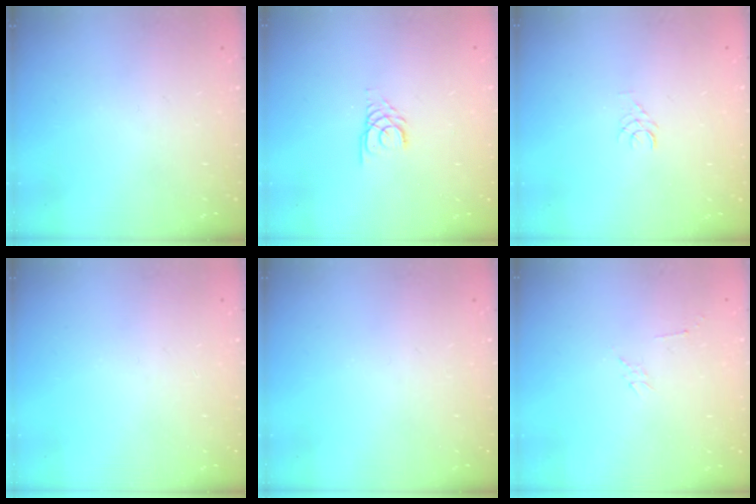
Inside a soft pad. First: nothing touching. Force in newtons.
{"total": 3.0, "press": 2.9, "slide": 0.3}
{"total": 3.5, "press": 3.5, "slide": 0.3}
{"total": 0.0}
{"total": 0.0}
{"total": 2.3, "press": 2.3, "slide": 0.4}